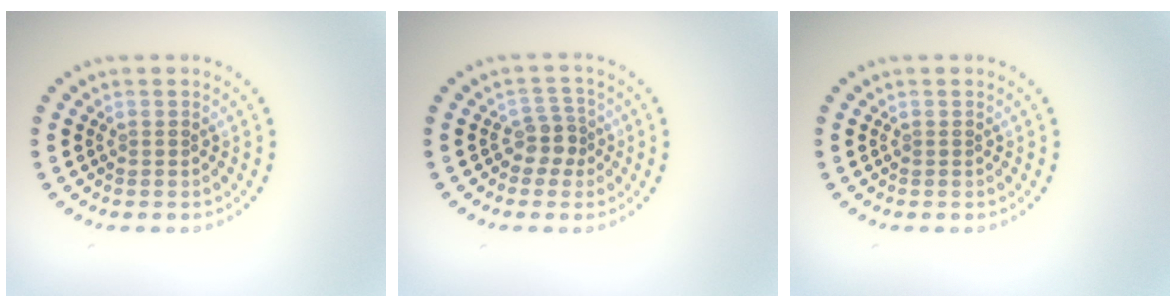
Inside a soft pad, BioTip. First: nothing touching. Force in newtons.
{"total": 2.3, "press": 1.8, "slide": 1.4}
{"total": 0.0}